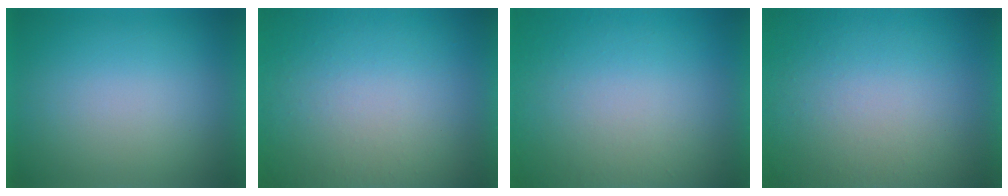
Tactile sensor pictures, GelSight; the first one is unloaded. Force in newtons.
{"total": 9.8}
{"total": 5.5}
{"total": 9.5}